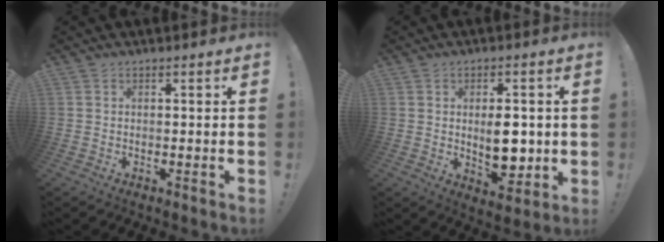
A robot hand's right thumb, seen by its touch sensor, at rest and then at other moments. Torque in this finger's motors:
{"motor_torque": [-0.11, 0.90, 0.34, 0.27, -0.03]}